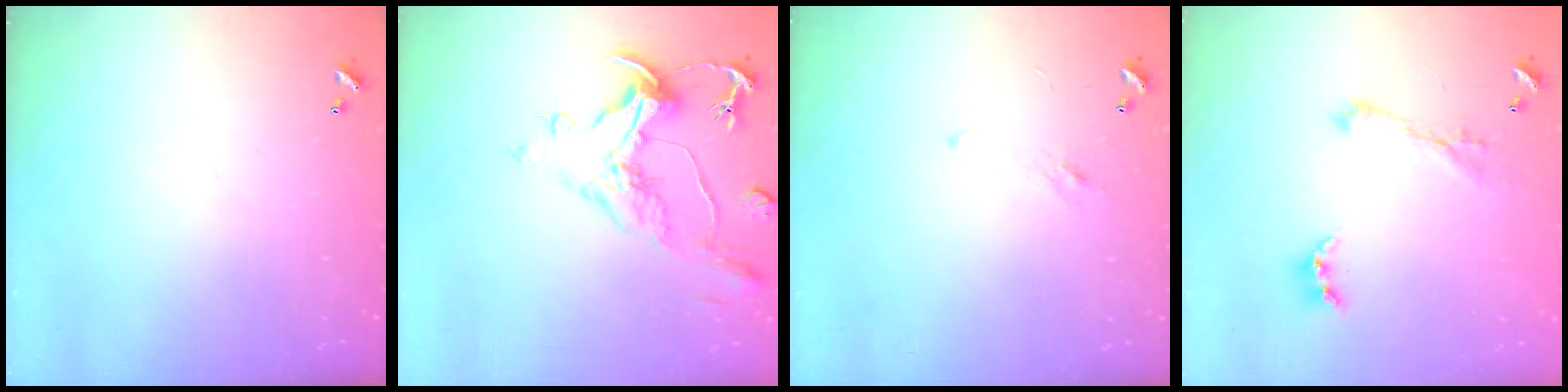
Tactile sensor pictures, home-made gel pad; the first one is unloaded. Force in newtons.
{"total": 1.6, "press": 0.0, "slide": 1.6}
{"total": 1.2, "press": 0.8, "slide": 0.9}
{"total": 1.1, "press": 0.6, "slide": 0.9}